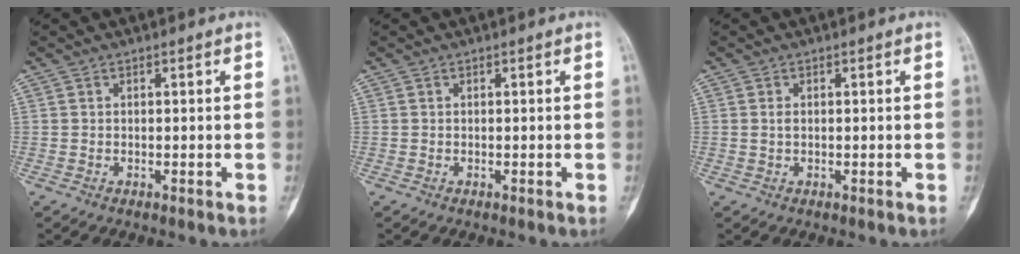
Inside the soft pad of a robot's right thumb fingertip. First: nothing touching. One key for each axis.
{"total": 0.0}
{"total": 0.9, "fx": 0.1, "fy": 0.5, "fz": 0.7, "tx": -0.014, "ty": 0.000, "tz": 0.003}